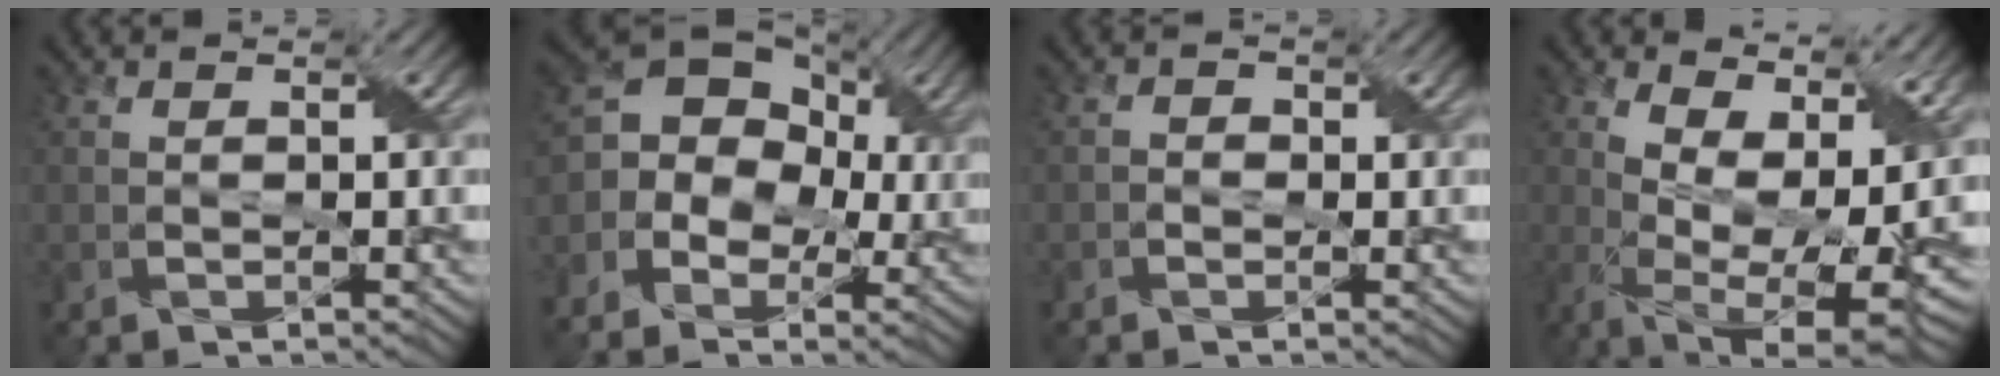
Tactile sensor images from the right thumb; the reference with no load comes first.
{"total": 11.1, "force": [-0.7, 8.4, 7.2], "torque": [-0.148, 0.013, -0.023]}
{"total": 1.0, "force": [-0.4, 0.8, 0.3], "torque": [-0.003, 0.002, -0.010]}
{"total": 14.0, "force": [2.4, 6.5, 12.2], "torque": [-0.217, -0.009, 0.055]}